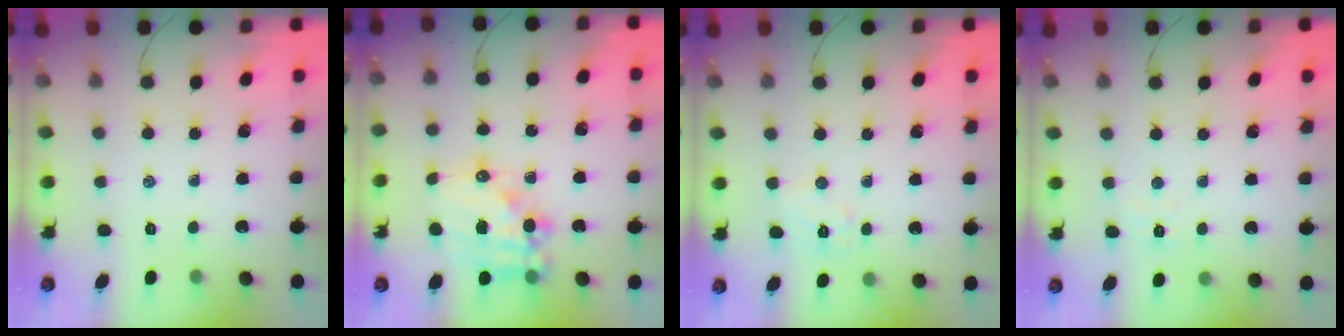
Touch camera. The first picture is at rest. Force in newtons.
{"total": 15.8, "press": 15.5, "slide": 3.2}
{"total": 6.0, "press": 6.0, "slide": 0.7}
{"total": 2.5, "press": 2.4, "slide": 0.7}